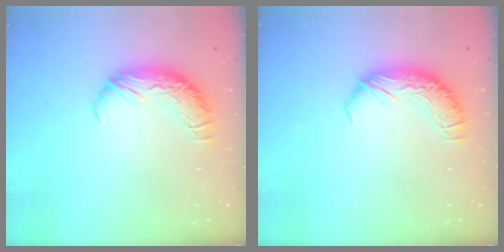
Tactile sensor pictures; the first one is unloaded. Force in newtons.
{"total": 0.0}